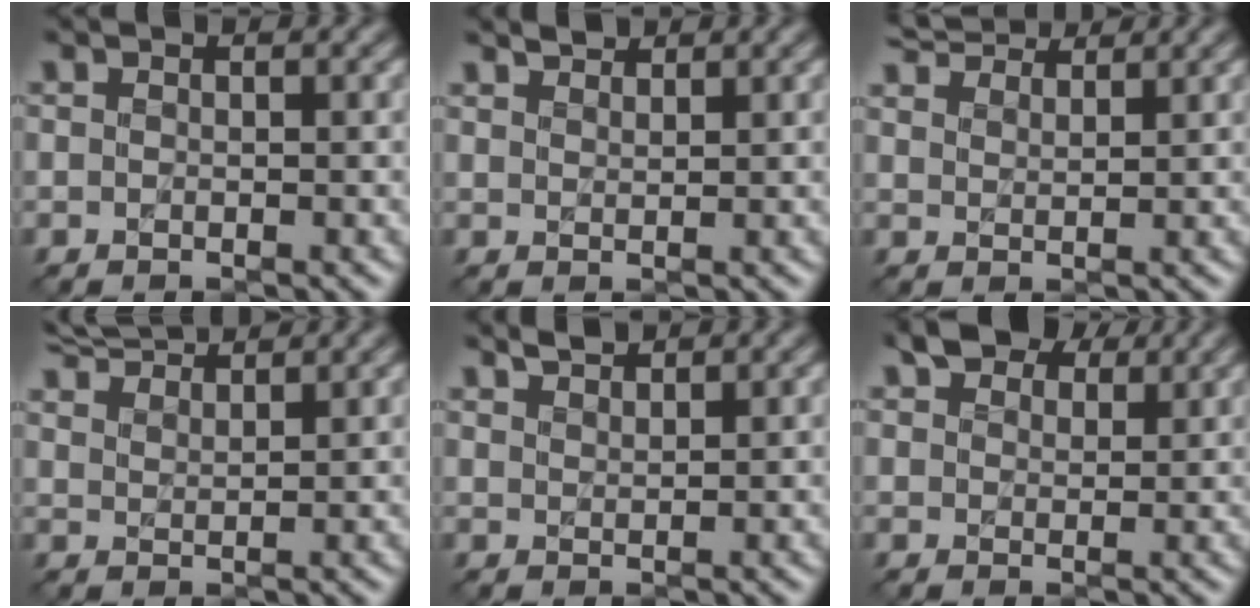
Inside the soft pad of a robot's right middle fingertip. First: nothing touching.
{"total": 1.6, "force": [1.5, -0.1, -0.5], "torque": [0.007, 0.001, 0.027]}
{"total": 4.8, "force": [4.8, 0.3, 0.6], "torque": [-0.020, 0.013, 0.074]}
{"total": 5.2, "force": [5.2, 0.2, 0.7], "torque": [-0.019, 0.013, 0.083]}
{"total": 1.7, "force": [1.7, -0.1, -0.3], "torque": [0.007, 0.003, 0.030]}
{"total": 4.2, "force": [3.5, 1.8, 1.3], "torque": [-0.020, 0.009, 0.056]}